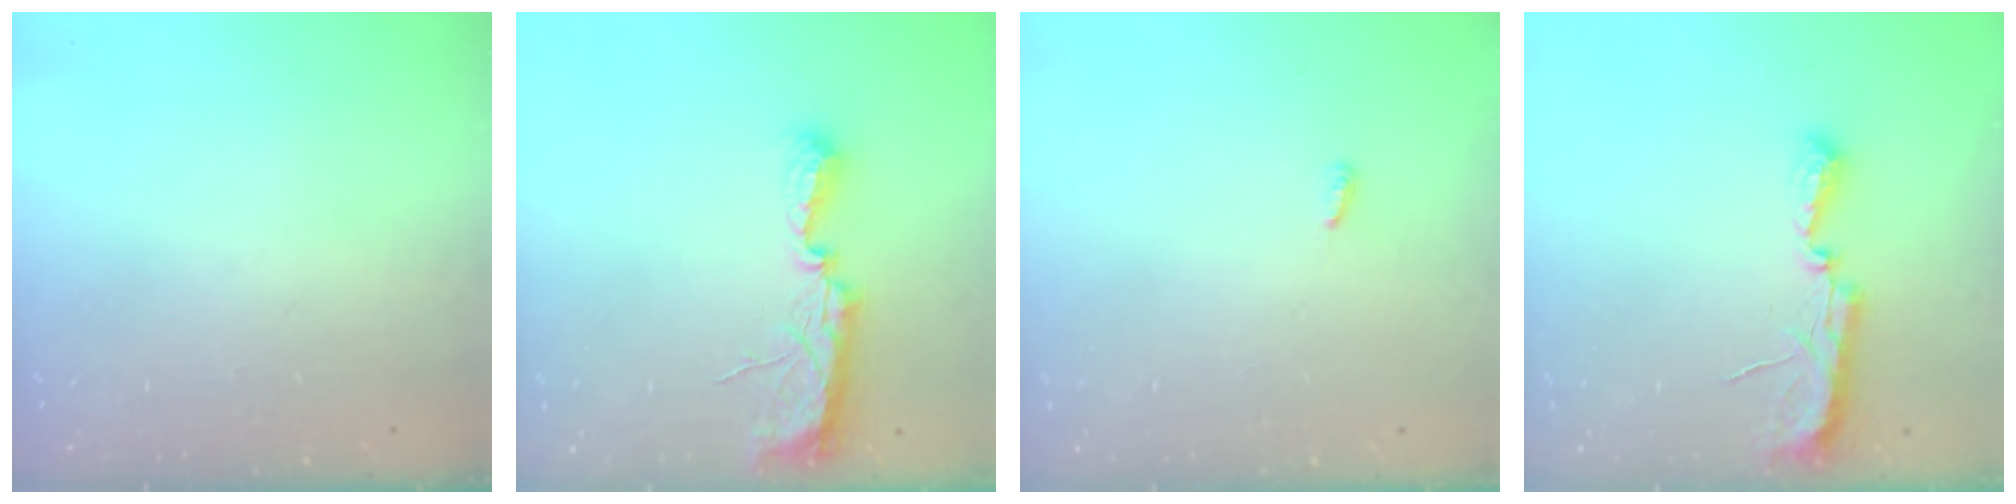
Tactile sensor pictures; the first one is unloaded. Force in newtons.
{"total": 10.5, "press": 9.0, "slide": 5.3}
{"total": 2.9, "press": 2.9, "slide": 0.2}
{"total": 7.7, "press": 7.6, "slide": 1.0}